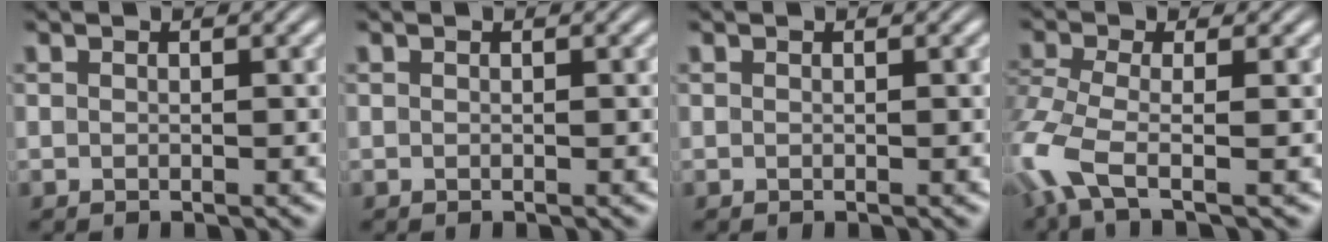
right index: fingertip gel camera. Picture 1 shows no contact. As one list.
[{"total": 0.0}, {"total": 0.0}, {"total": 4.6, "force": [-1.5, 2.2, 3.7], "torque": [-0.118, -0.031, -0.012]}]